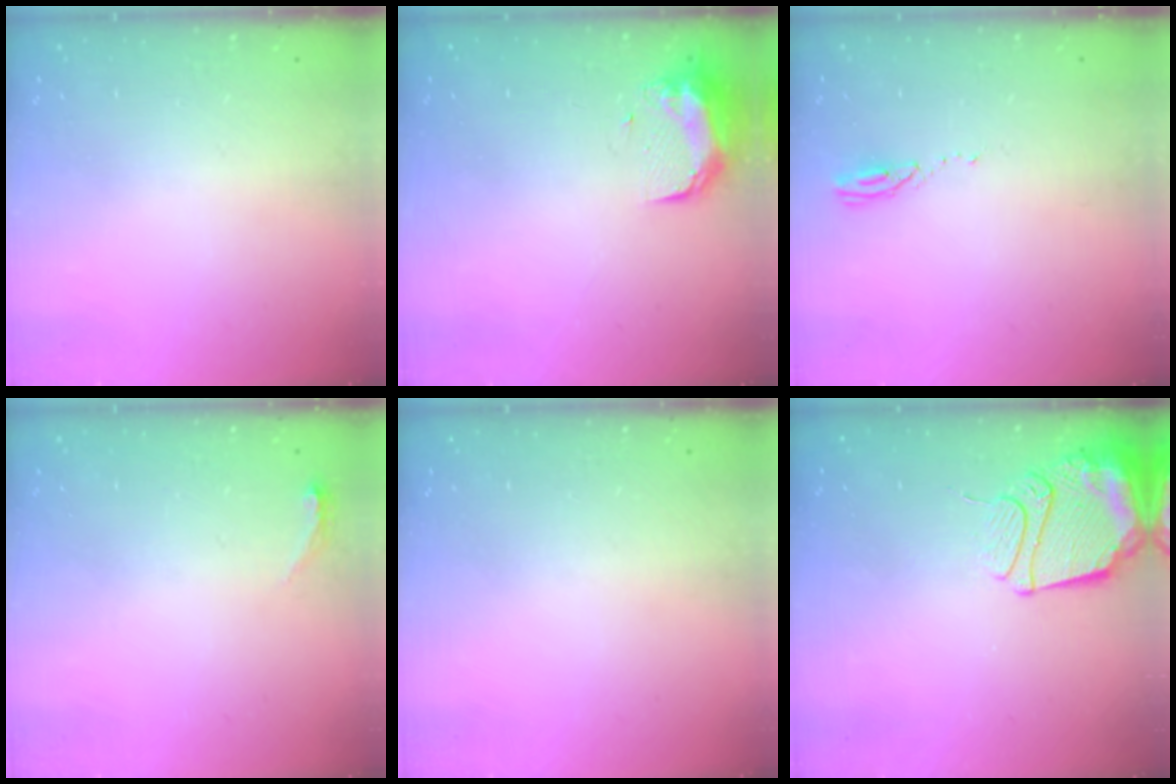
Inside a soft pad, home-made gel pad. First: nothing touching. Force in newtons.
{"total": 9.7, "press": 9.7, "slide": 0.7}
{"total": 3.4, "press": 3.3, "slide": 0.3}
{"total": 3.7, "press": 3.4, "slide": 1.5}
{"total": 0.0}
{"total": 13.3, "press": 13.2, "slide": 1.4}